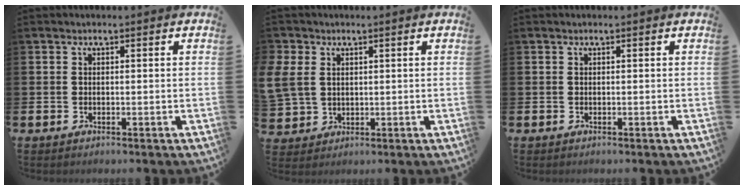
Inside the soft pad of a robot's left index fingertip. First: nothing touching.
{"total": 5.3, "force": [2.7, 4.1, 2.0], "torque": [-0.072, 0.012, 0.051]}
{"total": 0.0}